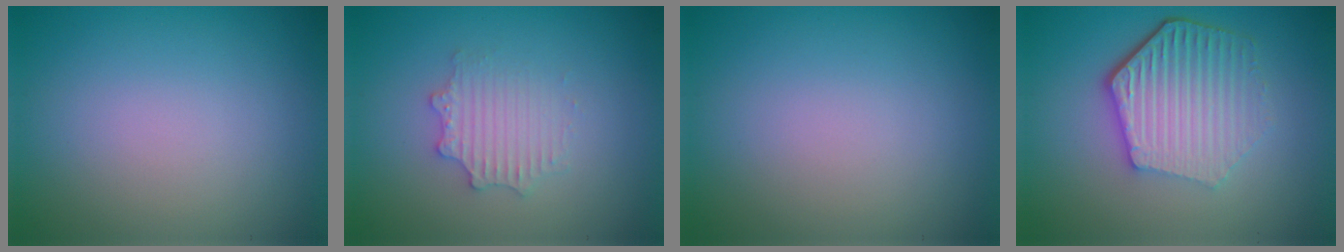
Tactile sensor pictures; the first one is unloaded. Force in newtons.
{"total": 2.6, "press": 2.6, "slide": 0.4}
{"total": 0.0}
{"total": 6.1, "press": 4.5, "slide": 4.0}